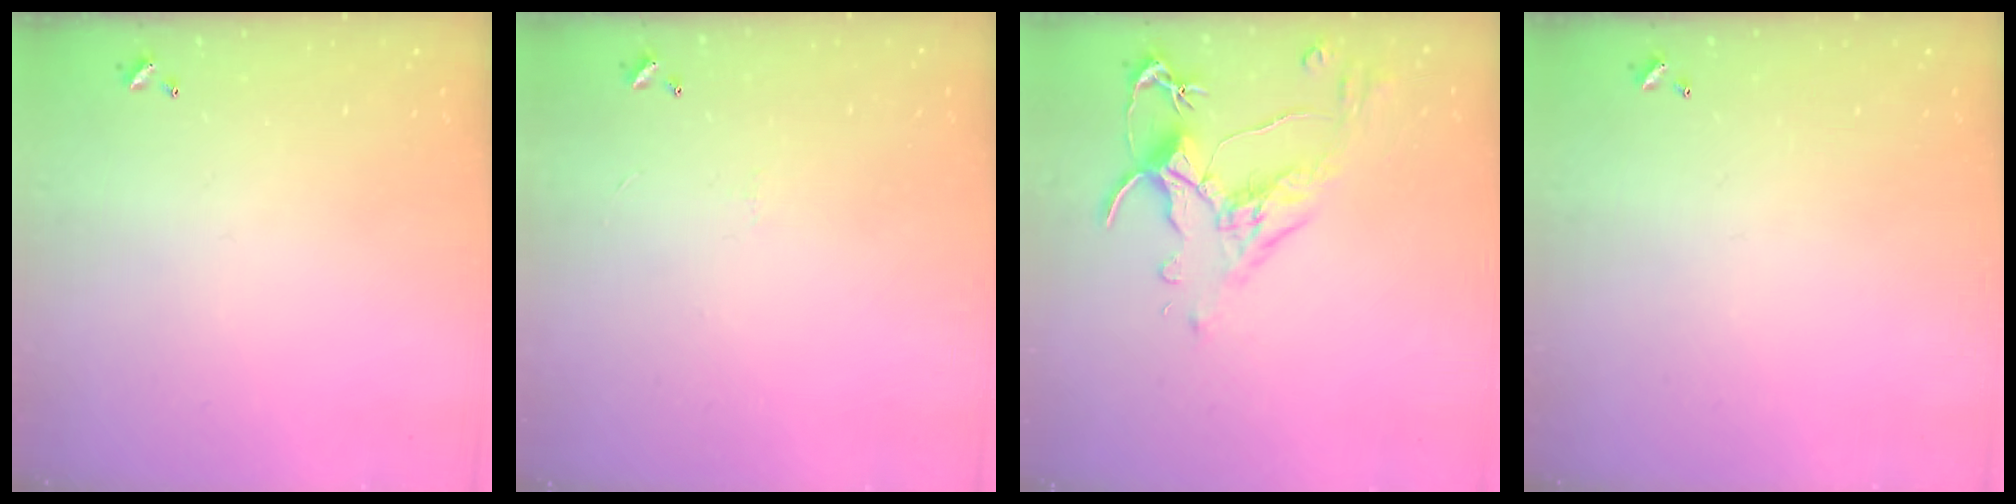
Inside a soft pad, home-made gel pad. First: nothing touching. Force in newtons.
{"total": 0.7, "press": 0.3, "slide": 0.7}
{"total": 2.6, "press": 2.2, "slide": 1.3}
{"total": 0.0}